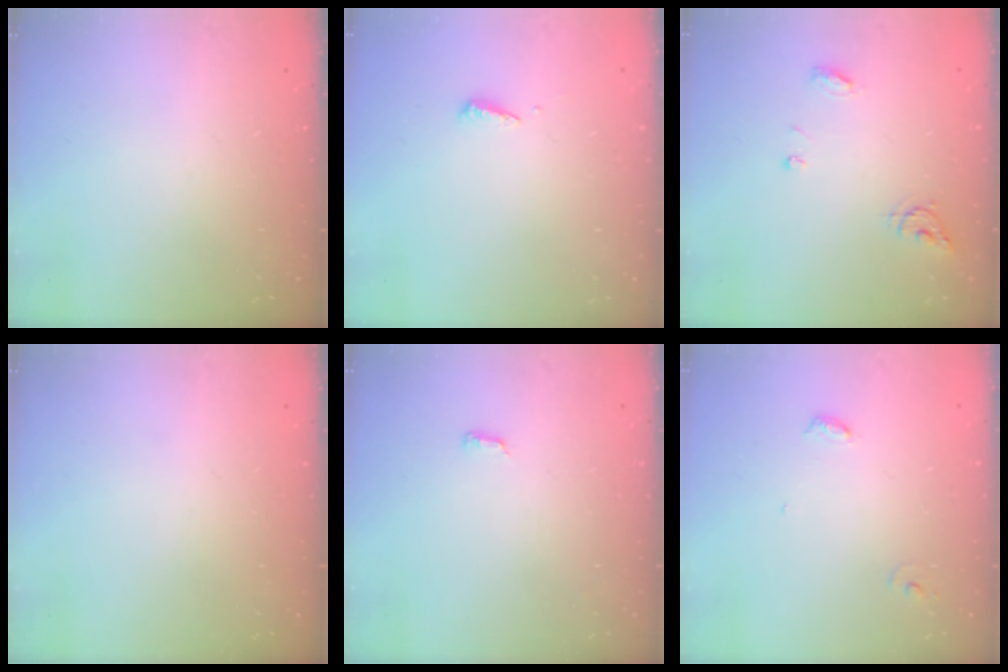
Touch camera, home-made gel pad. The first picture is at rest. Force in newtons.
{"total": 2.5, "press": 2.5, "slide": 0.1}
{"total": 6.2, "press": 6.2, "slide": 0.5}
{"total": 0.0}
{"total": 6.4, "press": 3.8, "slide": 5.1}
{"total": 4.0, "press": 4.0, "slide": 0.3}